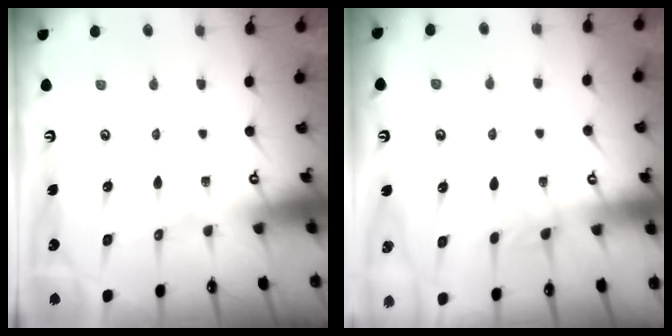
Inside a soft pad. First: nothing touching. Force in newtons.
{"total": 1.6, "press": 1.6, "slide": 0.4}